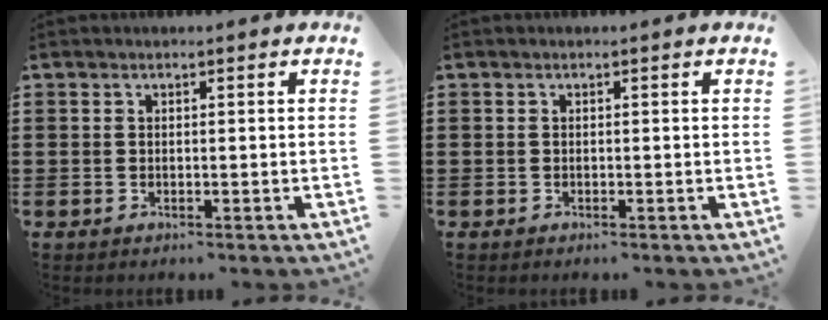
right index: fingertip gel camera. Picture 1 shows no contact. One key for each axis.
{"total": 0.0}